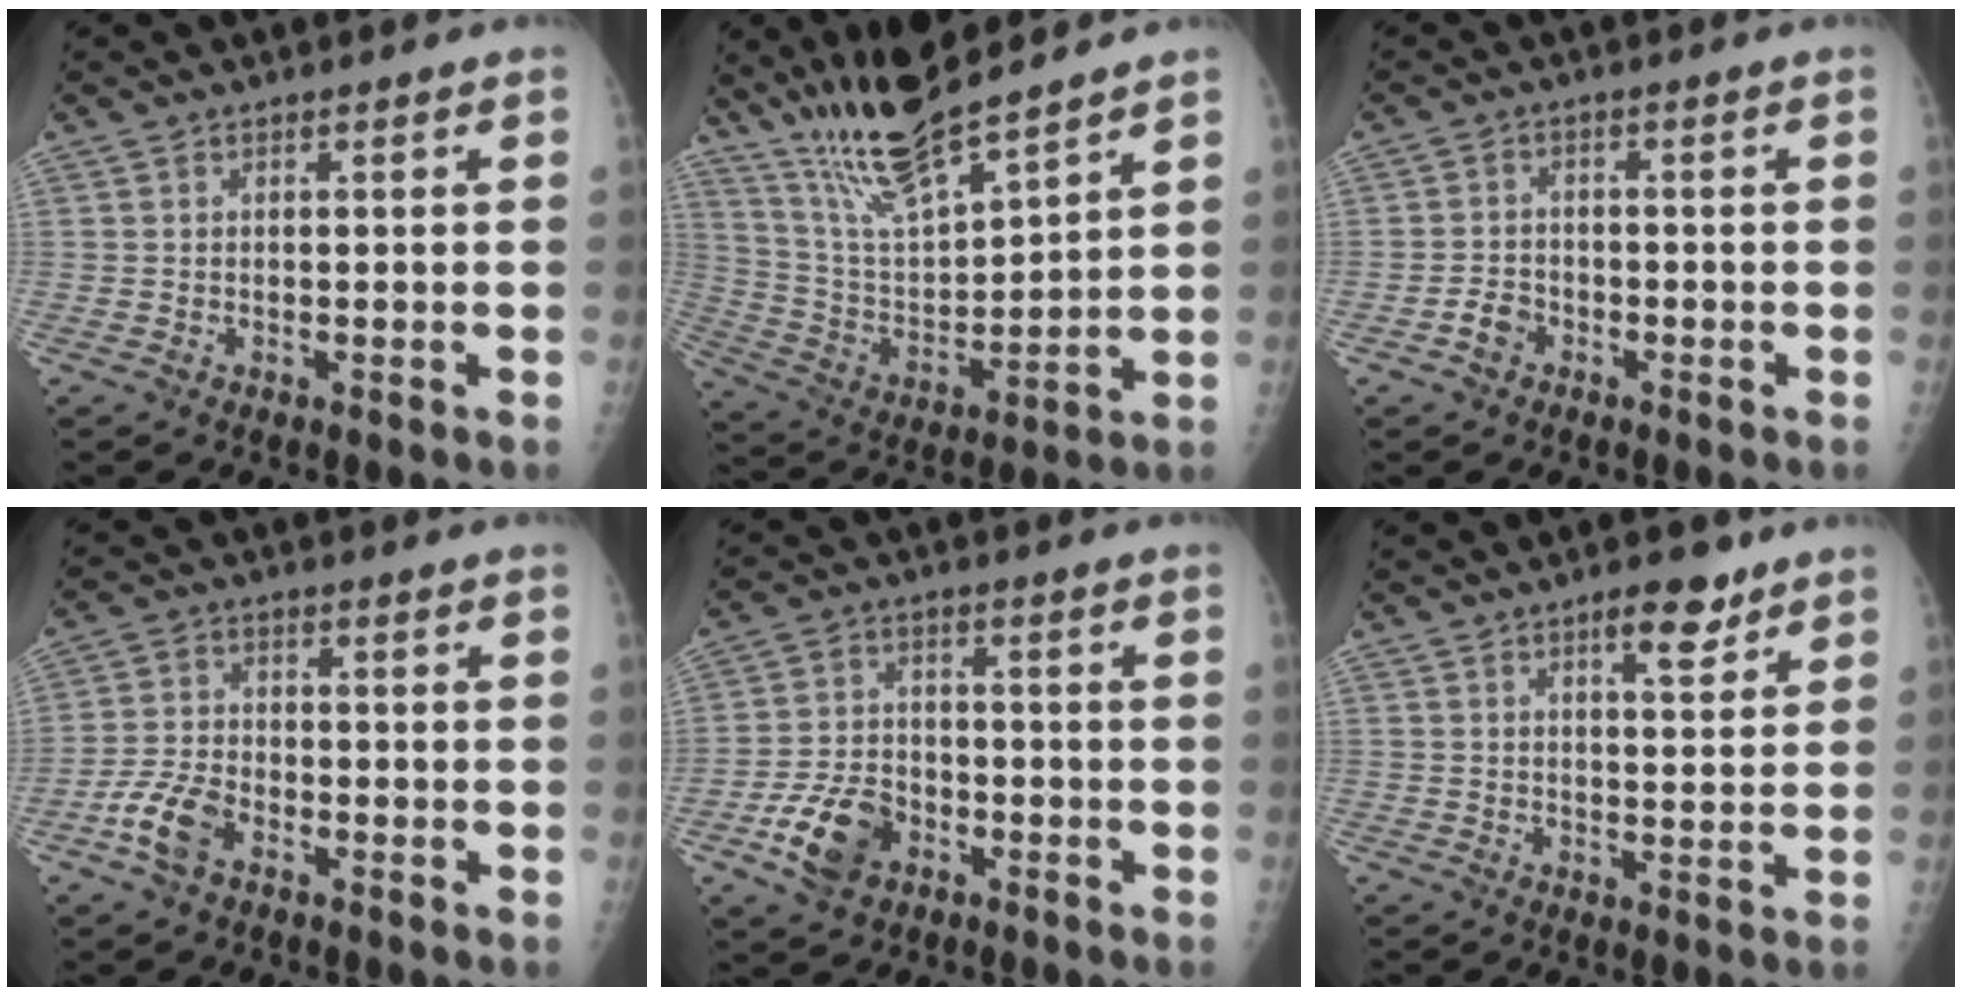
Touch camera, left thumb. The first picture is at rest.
{"total": 14.2, "force": [11.8, 2.1, 7.7], "torque": [-0.133, -0.066, 0.234]}
{"total": 3.0, "force": [-1.7, 2.3, 1.1], "torque": [-0.012, 0.015, -0.032]}
{"total": 6.9, "force": [-3.7, 3.9, 4.3], "torque": [-0.089, 0.016, -0.075]}
{"total": 9.4, "force": [-4.4, 6.4, 5.3], "torque": [-0.088, 0.019, -0.079]}
{"total": 6.0, "force": [3.8, 2.2, 4.1], "torque": [-0.045, -0.021, 0.054]}